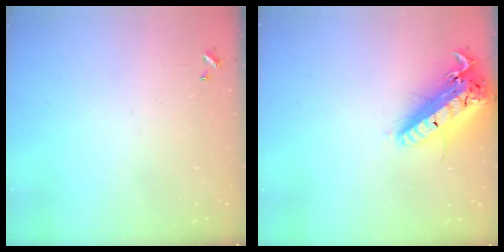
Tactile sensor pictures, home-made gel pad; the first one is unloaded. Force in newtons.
{"total": 22.5, "press": 21.9, "slide": 5.2}